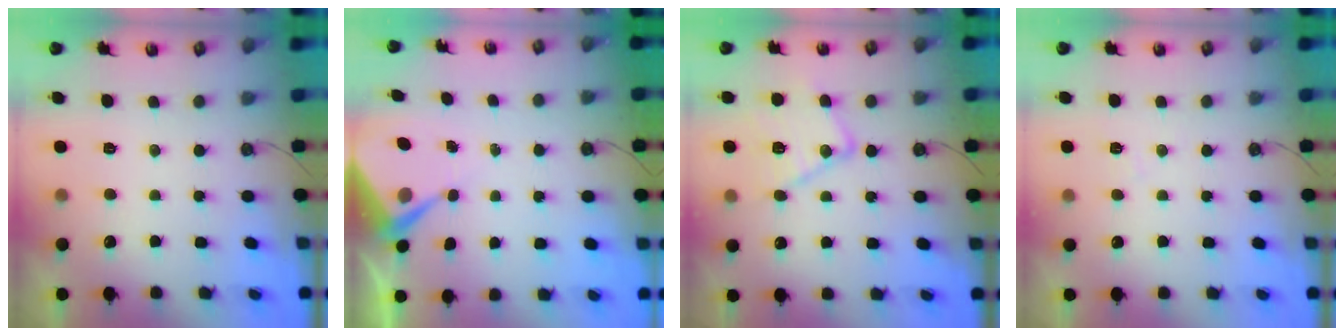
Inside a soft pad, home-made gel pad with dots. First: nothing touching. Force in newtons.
{"total": 5.1, "press": 5.1, "slide": 0.6}
{"total": 13.9, "press": 13.9, "slide": 0.6}
{"total": 5.8, "press": 5.7, "slide": 0.9}